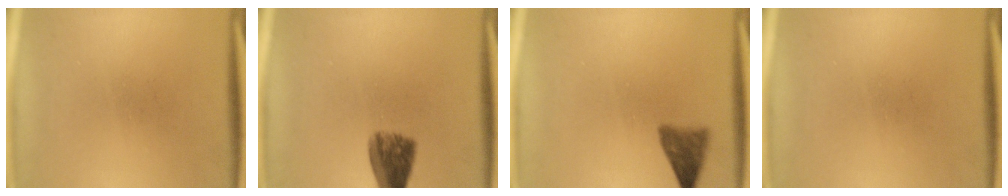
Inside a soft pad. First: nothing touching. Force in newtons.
{"total": 6.5}
{"total": 3.5}
{"total": 0.0}